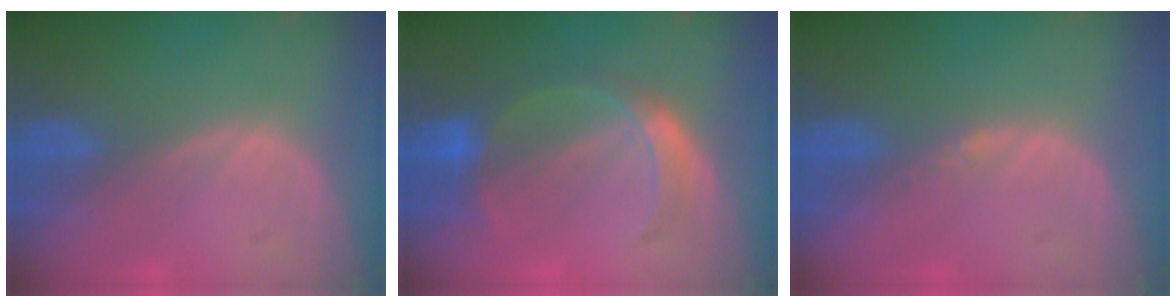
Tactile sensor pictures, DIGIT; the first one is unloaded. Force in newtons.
{"total": 5.5, "press": 5.2, "slide": 1.8}
{"total": 0.8, "press": 0.6, "slide": 0.4}